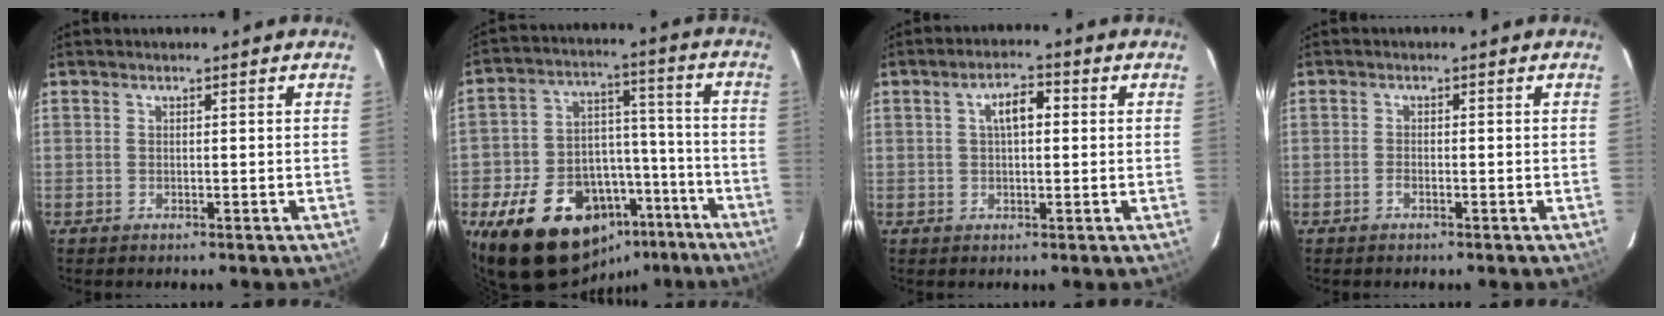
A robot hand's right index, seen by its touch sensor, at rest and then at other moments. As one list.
[{"total": 22.6, "force": [-14.1, 13.8, 11.1], "torque": [-0.217, 0.049, -0.190]}, {"total": 4.6, "force": [1.0, 2.1, 4.0], "torque": [-0.069, 0.015, 0.019]}, {"total": 1.1, "force": [-0.7, 0.4, 0.7], "torque": [-0.019, 0.001, -0.013]}]